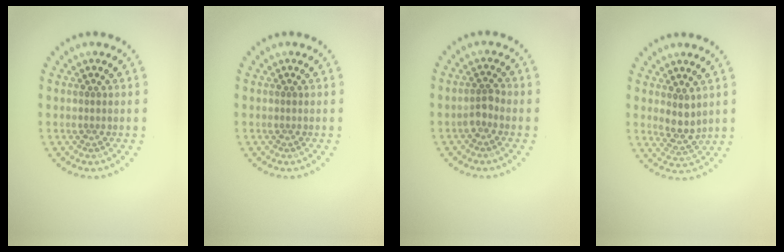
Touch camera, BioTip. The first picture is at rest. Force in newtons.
{"total": 0.0}
{"total": 1.4, "press": 1.1, "slide": 0.8}
{"total": 2.4, "press": 2.0, "slide": 1.3}